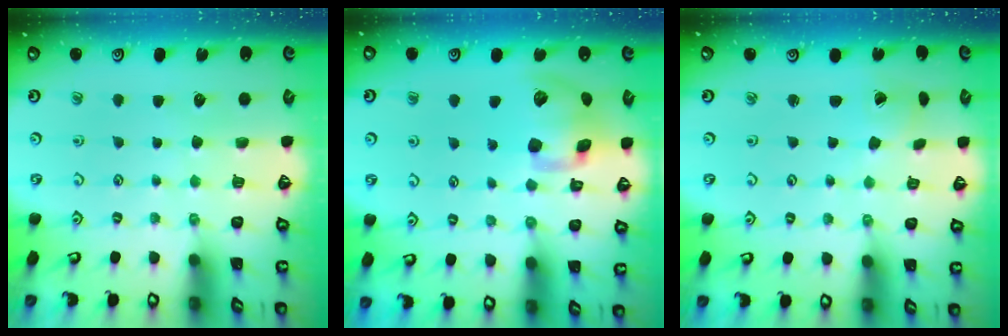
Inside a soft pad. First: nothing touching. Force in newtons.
{"total": 13.1, "press": 13.0, "slide": 2.0}
{"total": 2.5, "press": 2.5, "slide": 0.1}